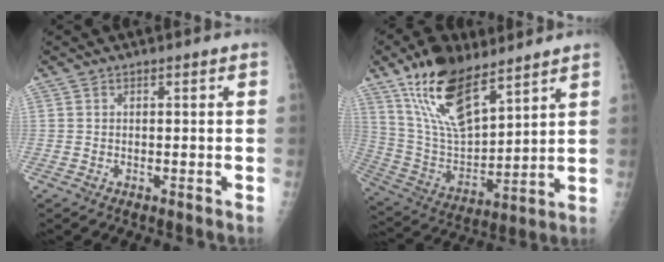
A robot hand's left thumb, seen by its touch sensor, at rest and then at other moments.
{"total": 17.8, "force": [11.6, 7.1, 11.4], "torque": [-0.180, -0.054, 0.230]}